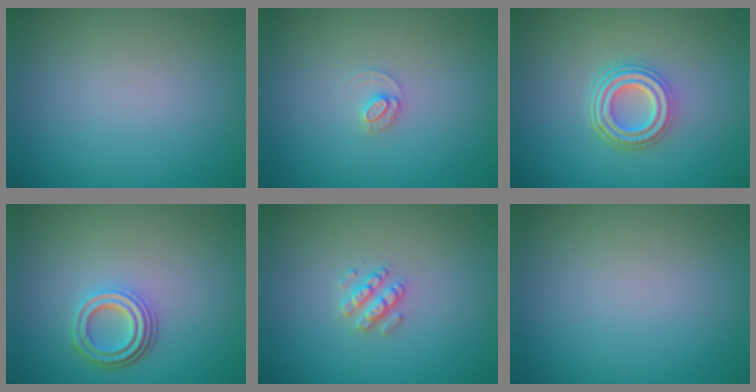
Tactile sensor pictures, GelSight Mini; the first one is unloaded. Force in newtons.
{"total": 1.2, "press": 1.2, "slide": 0.0}
{"total": 4.8, "press": 3.4, "slide": 3.4}
{"total": 3.6, "press": 2.8, "slide": 2.2}
{"total": 2.1, "press": 2.0, "slide": 0.5}
{"total": 0.0}